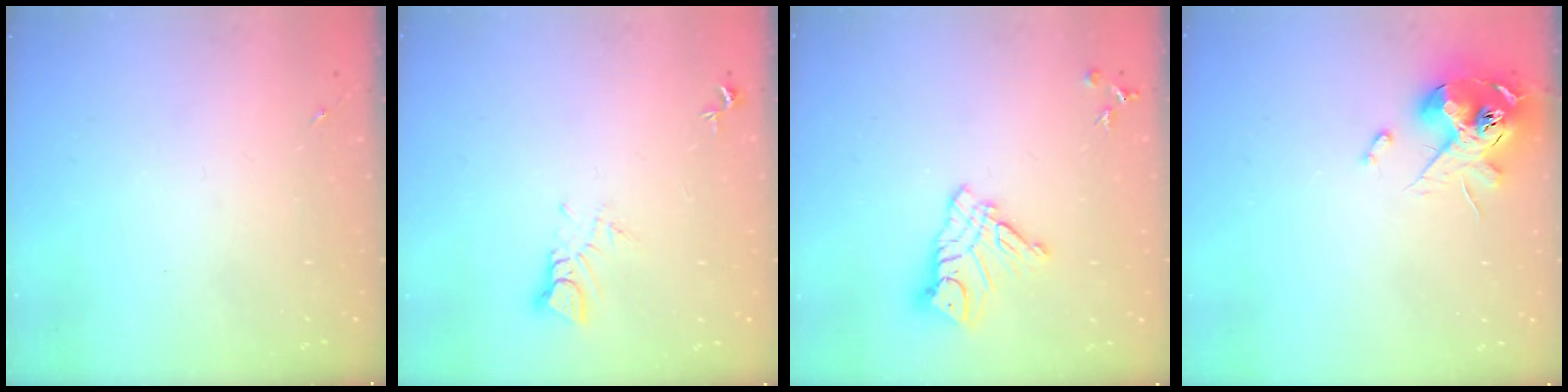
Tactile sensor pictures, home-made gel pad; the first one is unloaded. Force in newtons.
{"total": 3.8, "press": 3.7, "slide": 0.2}
{"total": 11.6, "press": 11.6, "slide": 0.7}
{"total": 13.4, "press": 13.3, "slide": 1.4}